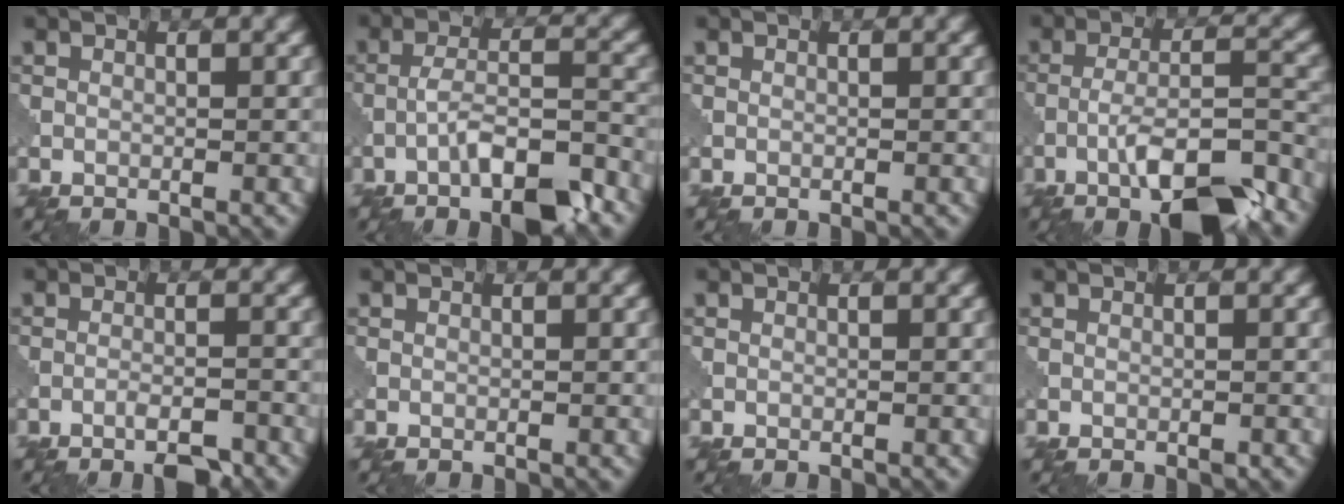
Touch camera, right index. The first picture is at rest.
{"total": 6.7, "force": [-3.8, 1.7, 5.3], "torque": [-0.096, 0.005, -0.068]}
{"total": 0.0}
{"total": 8.8, "force": [-5.0, 2.0, 7.0], "torque": [-0.120, 0.004, -0.088]}
{"total": 2.9, "force": [-2.1, 0.4, 2.0], "torque": [-0.031, 0.002, -0.043]}
{"total": 0.0}
{"total": 0.0}
{"total": 0.6, "force": [-0.2, 0.3, 0.5], "torque": [-0.010, -0.003, -0.003]}